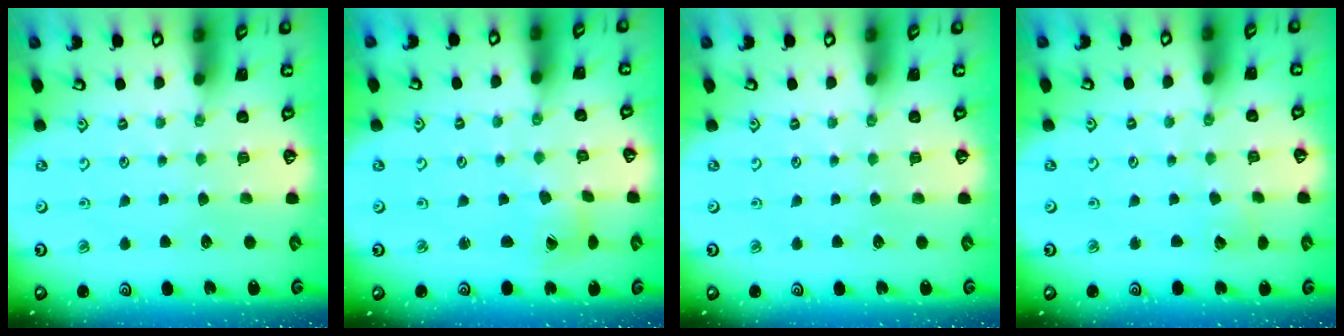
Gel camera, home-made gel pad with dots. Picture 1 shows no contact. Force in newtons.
{"total": 2.0, "press": 2.0, "slide": 0.3}
{"total": 0.0}
{"total": 3.4, "press": 3.3, "slide": 0.4}